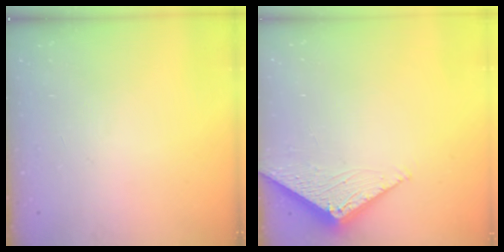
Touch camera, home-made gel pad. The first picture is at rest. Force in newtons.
{"total": 3.2, "press": 3.2, "slide": 0.4}